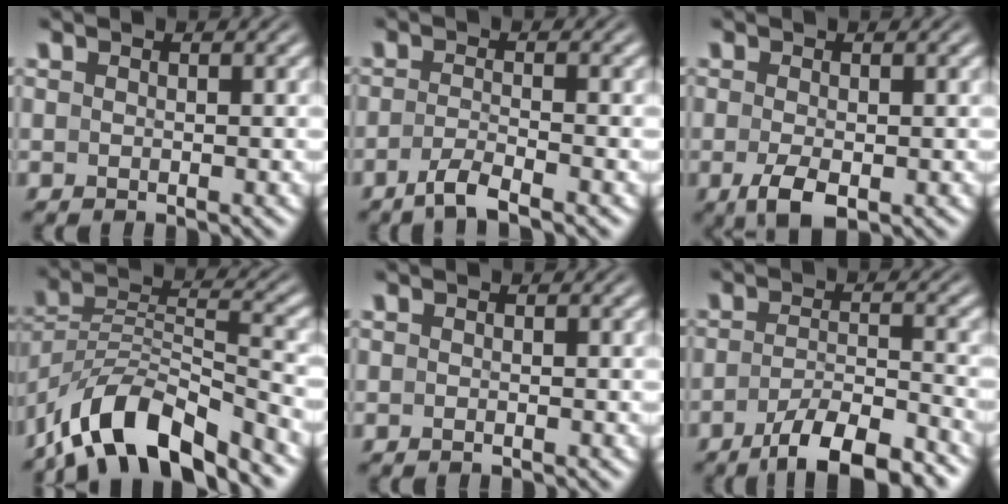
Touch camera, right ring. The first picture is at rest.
{"total": 2.7, "force": [-2.2, -0.1, 1.6], "torque": [-0.028, -0.005, -0.035]}
{"total": 2.9, "force": [-1.6, 1.1, 2.2], "torque": [-0.048, -0.019, -0.015]}
{"total": 8.6, "force": [-5.6, 4.2, 5.0], "torque": [-0.105, -0.035, -0.076]}
{"total": 0.0}
{"total": 6.3, "force": [-4.7, 1.5, 3.8], "torque": [-0.048, -0.013, -0.070]}